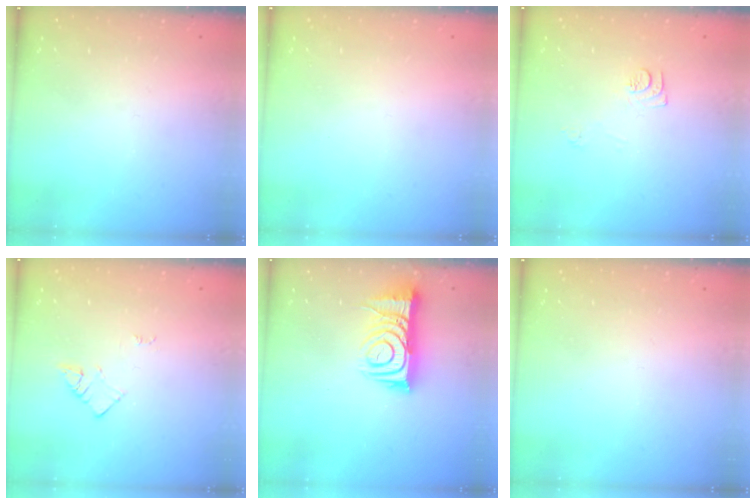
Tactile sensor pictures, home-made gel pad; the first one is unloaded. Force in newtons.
{"total": 0.0}
{"total": 7.7, "press": 7.7, "slide": 0.8}
{"total": 2.1, "press": 2.1, "slide": 0.3}
{"total": 11.5, "press": 11.4, "slide": 1.1}
{"total": 1.8, "press": 1.8, "slide": 0.4}